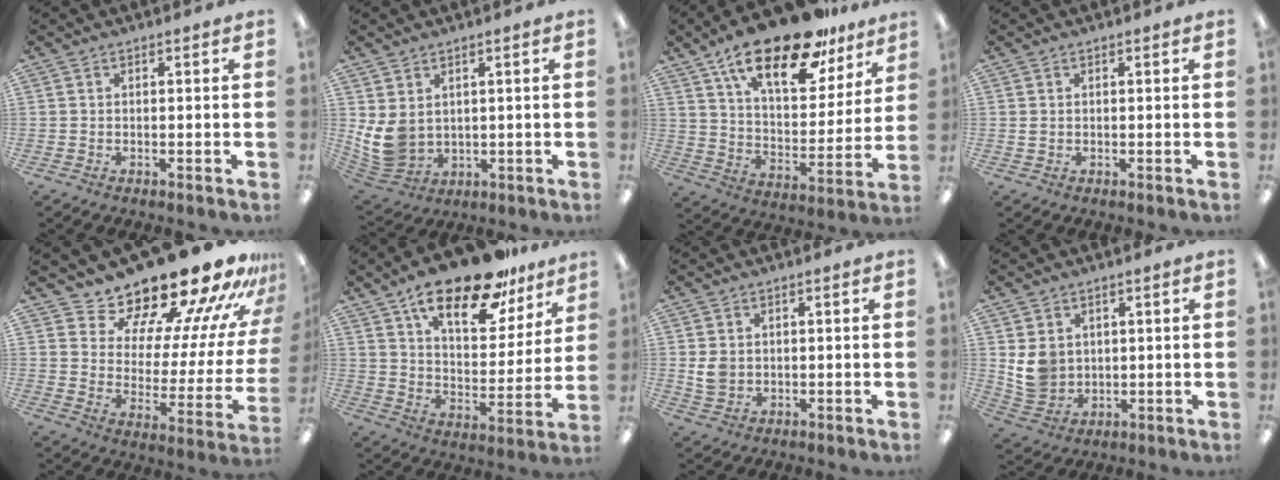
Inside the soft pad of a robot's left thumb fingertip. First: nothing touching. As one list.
[{"total": 8.6, "force": [1.8, 6.6, 5.1], "torque": [-0.126, -0.012, 0.037]}, {"total": 22.7, "force": [15.9, 8.6, 13.7], "torque": [-0.220, -0.093, 0.271]}, {"total": 0.9, "force": [0.4, 0.7, 0.5], "torque": [-0.011, 0.005, 0.006]}, {"total": 19.8, "force": [18.0, 5.4, 6.1], "torque": [-0.074, -0.165, 0.306]}, {"total": 21.9, "force": [15.9, 8.3, 12.5], "torque": [-0.196, -0.096, 0.270]}, {"total": 4.2, "force": [0.7, 3.5, 2.3], "torque": [-0.042, 0.001, 0.012]}, {"total": 6.8, "force": [2.0, 6.0, 2.5], "torque": [-0.050, 0.004, 0.044]}]